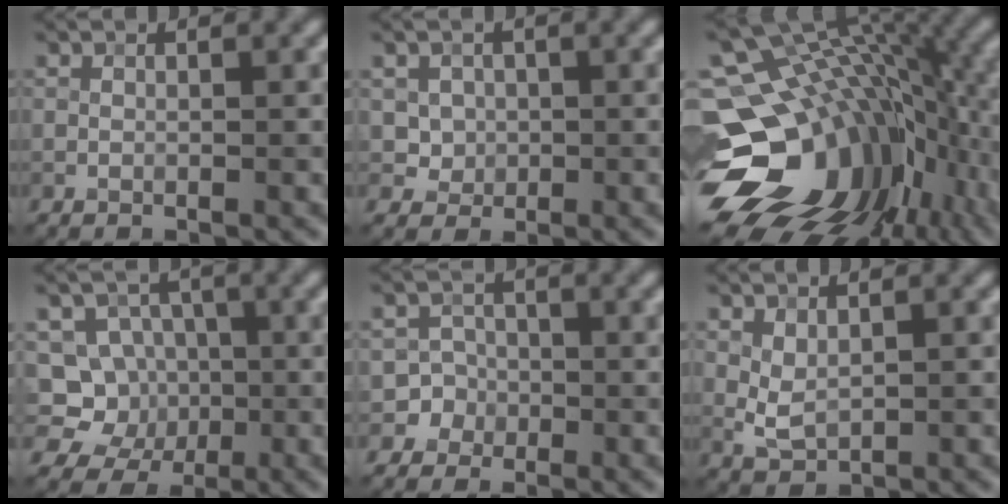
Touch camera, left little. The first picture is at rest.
{"total": 3.0, "force": [0.8, 2.7, 1.0], "torque": [-0.012, 0.000, 0.021]}
{"total": 16.9, "force": [-3.8, 12.1, 11.1], "torque": [-0.188, -0.018, -0.040]}
{"total": 5.6, "force": [-0.5, 5.2, 1.9], "torque": [-0.008, 0.010, -0.035]}
{"total": 3.2, "force": [-1.6, 2.8, -0.3], "torque": [0.046, 0.003, -0.031]}
{"total": 1.8, "force": [0.5, 1.0, 1.3], "torque": [-0.029, -0.003, 0.018]}